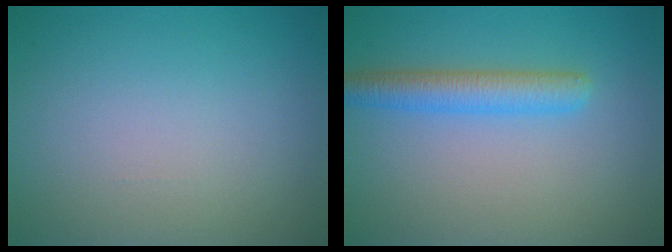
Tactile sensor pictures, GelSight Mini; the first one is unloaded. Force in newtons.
{"total": 3.5, "press": 3.5, "slide": 0.1}